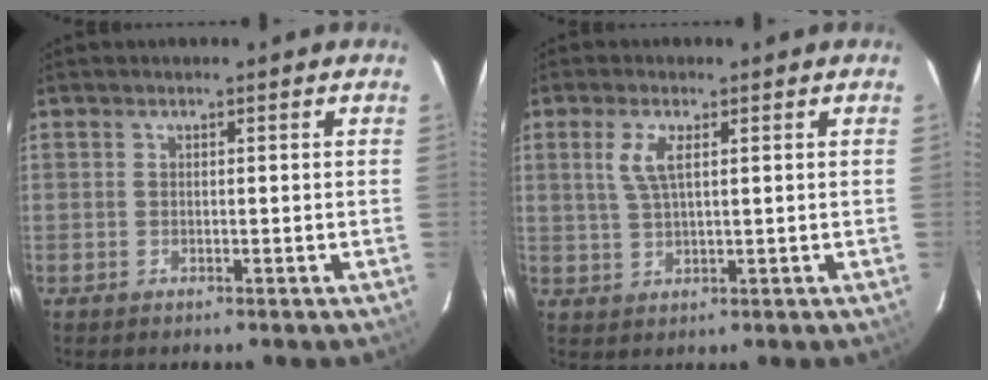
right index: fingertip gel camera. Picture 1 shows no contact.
{"total": 4.3, "force": [1.6, 1.2, 3.8], "torque": [-0.081, 0.002, 0.035]}